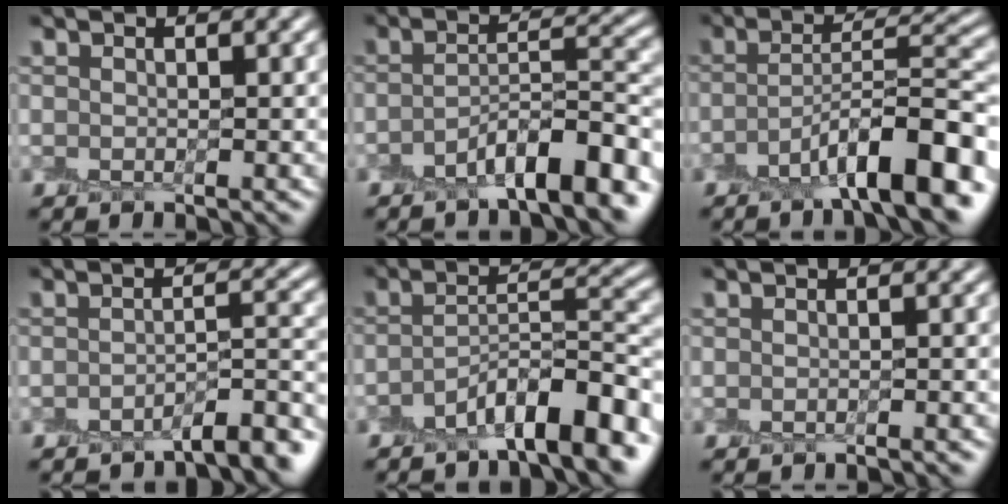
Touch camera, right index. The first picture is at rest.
{"total": 6.7, "force": [-3.9, 1.6, 5.2], "torque": [-0.076, 0.013, -0.066]}
{"total": 8.9, "force": [-4.4, 2.0, 7.5], "torque": [-0.109, 0.017, -0.077]}
{"total": 3.9, "force": [-3.1, 0.7, 2.2], "torque": [-0.019, 0.016, -0.052]}
{"total": 7.5, "force": [-4.5, 1.9, 5.7], "torque": [-0.081, 0.012, -0.076]}
{"total": 1.0, "force": [-0.9, 0.2, 0.5], "torque": [0.000, -0.005, -0.019]}